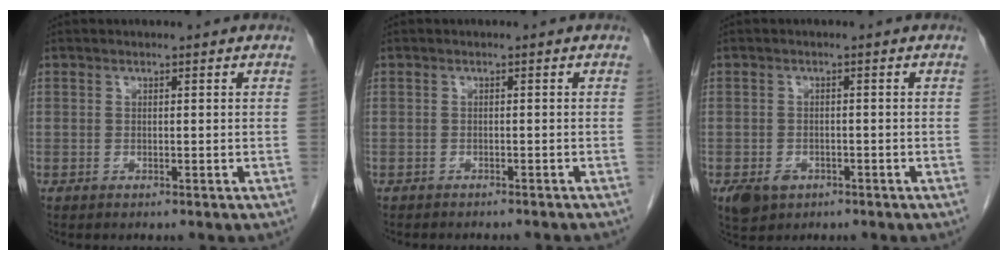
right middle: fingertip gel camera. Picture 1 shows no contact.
{"total": 5.8, "force": [-5.1, 1.6, 2.2], "torque": [-0.025, -0.003, -0.057]}
{"total": 3.7, "force": [-2.0, 2.7, 1.6], "torque": [-0.028, -0.001, -0.024]}